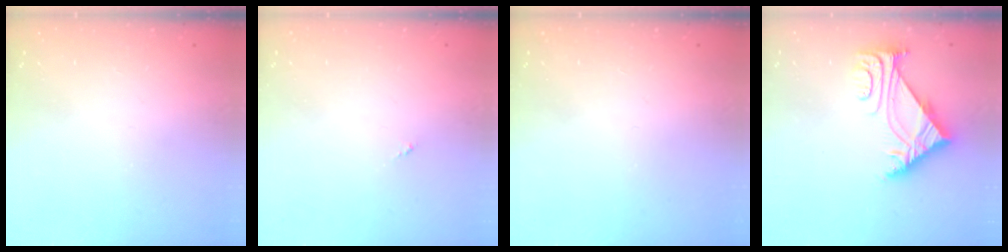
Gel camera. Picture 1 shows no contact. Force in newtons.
{"total": 0.0}
{"total": 0.0}
{"total": 6.1, "press": 6.0, "slide": 1.1}